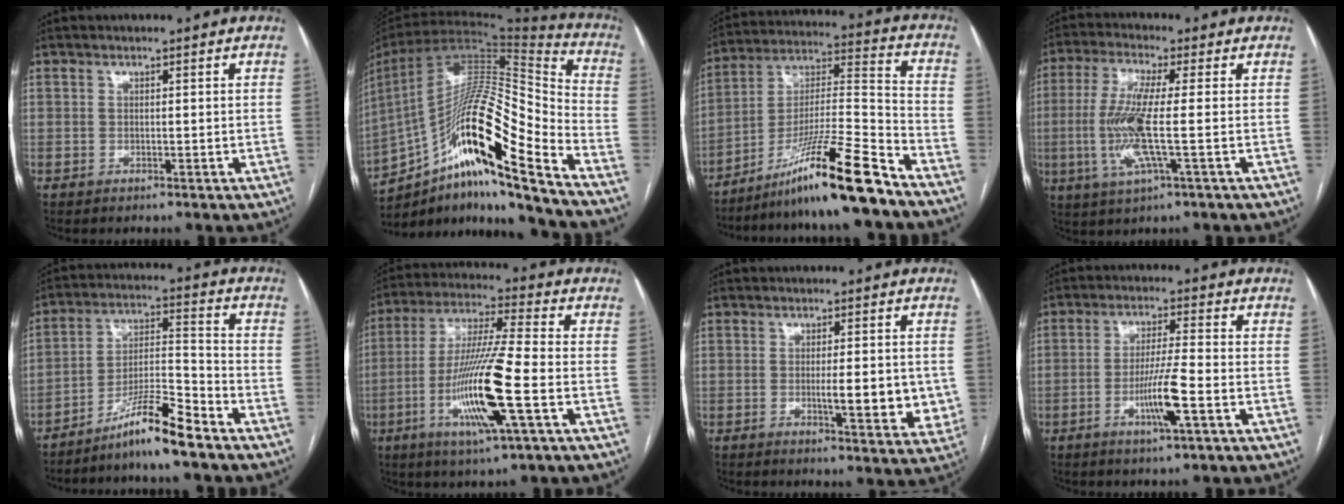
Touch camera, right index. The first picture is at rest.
{"total": 22.8, "force": [-13.5, 2.0, 18.3], "torque": [-0.327, 0.008, -0.240]}
{"total": 16.8, "force": [-12.5, -1.4, 11.2], "torque": [-0.205, -0.006, -0.218]}
{"total": 10.3, "force": [-1.3, 0.5, 10.2], "torque": [-0.225, -0.008, -0.034]}
{"total": 9.3, "force": [-7.4, 0.0, 5.7], "torque": [-0.105, 0.000, -0.136]}
{"total": 15.2, "force": [-4.5, 0.3, 14.5], "torque": [-0.294, -0.015, -0.087]}
{"total": 7.7, "force": [-0.7, 2.0, 7.4], "torque": [-0.097, -0.011, -0.007]}
{"total": 7.3, "force": [-2.6, -0.2, 6.8], "torque": [-0.130, -0.009, -0.048]}